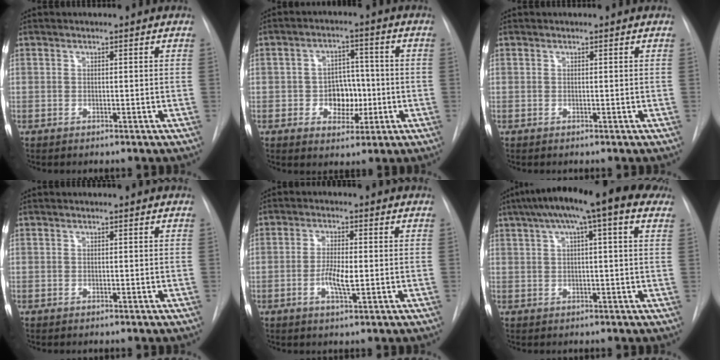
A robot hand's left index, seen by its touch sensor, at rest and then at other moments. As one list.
[{"total": 6.3, "force": [-1.3, 4.6, 4.2], "torque": [-0.060, 0.015, -0.016]}, {"total": 0.0}, {"total": 0.0}, {"total": 4.3, "force": [-0.9, 1.0, 4.1], "torque": [-0.079, -0.004, -0.017]}, {"total": 15.4, "force": [9.3, 2.9, 11.9], "torque": [-0.199, 0.059, 0.126]}]